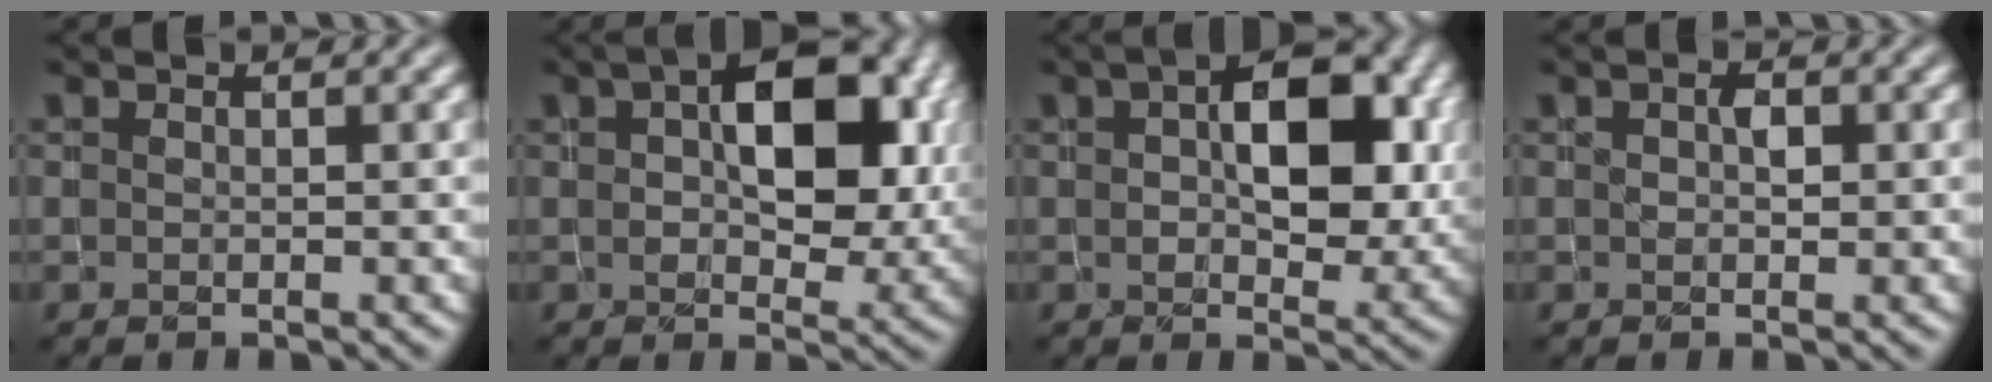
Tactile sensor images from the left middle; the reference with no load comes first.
{"total": 10.2, "force": [2.4, 6.0, 7.9], "torque": [-0.117, 0.006, 0.039]}
{"total": 9.0, "force": [1.8, 5.1, 7.1], "torque": [-0.110, 0.005, 0.027]}
{"total": 1.5, "force": [0.1, 0.9, 1.1], "torque": [-0.020, 0.001, 0.004]}